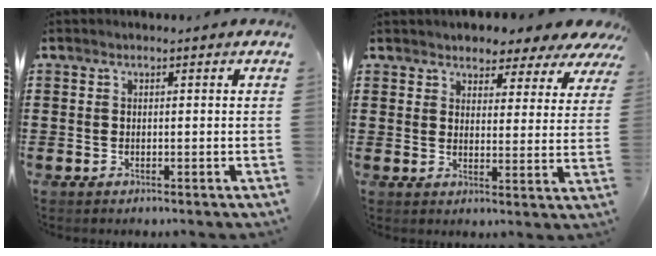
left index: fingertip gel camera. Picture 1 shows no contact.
{"total": 3.7, "force": [3.4, 1.5, 0.4], "torque": [-0.025, -0.018, 0.053]}